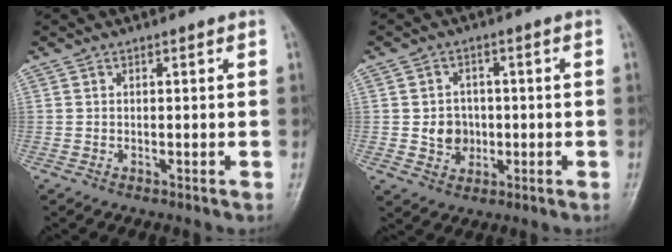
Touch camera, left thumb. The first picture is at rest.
{"total": 5.3, "force": [-0.5, 4.7, 2.2], "torque": [-0.010, 0.004, -0.008]}